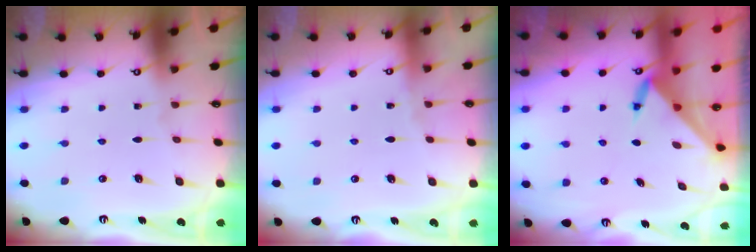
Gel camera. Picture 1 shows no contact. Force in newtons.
{"total": 1.6, "press": 1.6, "slide": 0.4}
{"total": 3.4, "press": 3.4, "slide": 0.3}